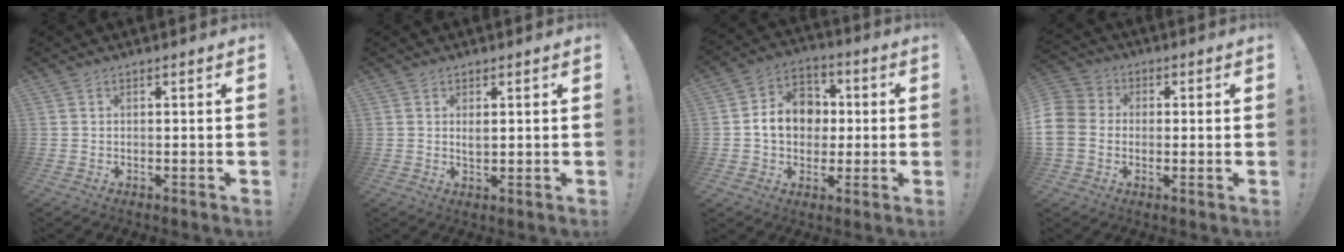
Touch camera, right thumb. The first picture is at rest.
{"total": 1.9, "force": [0.8, 1.0, 1.4], "torque": [-0.017, -0.003, 0.012]}
{"total": 12.8, "force": [0.9, 10.8, 6.8], "torque": [-0.097, 0.010, 0.025]}
{"total": 8.5, "force": [-1.8, 7.2, 4.2], "torque": [-0.095, 0.020, -0.034]}